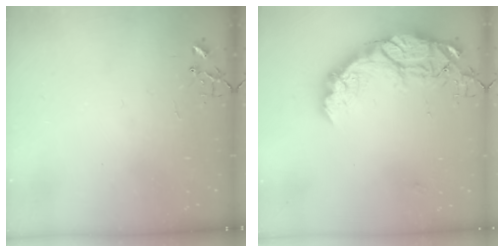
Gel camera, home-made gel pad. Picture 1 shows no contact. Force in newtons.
{"total": 19.2, "press": 19.1, "slide": 1.5}